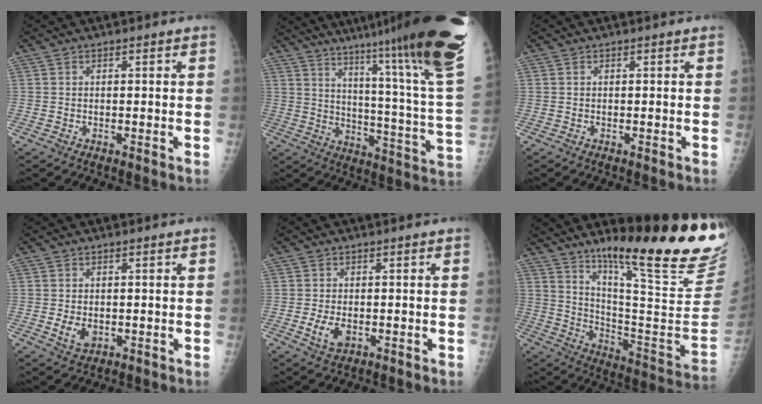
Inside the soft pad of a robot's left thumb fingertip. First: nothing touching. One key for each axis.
{"total": 32.4, "fx": 22.8, "fy": 1.7, "fz": 23.0, "tx": -0.268, "ty": -0.125, "tz": 0.316}
{"total": 0.0}
{"total": 3.5, "fx": -0.4, "fy": 2.4, "fz": 2.5, "tx": -0.041, "ty": -0.005, "tz": 0.001}
{"total": 4.2, "fx": -0.9, "fy": 2.4, "fz": 3.2, "tx": -0.064, "ty": -0.006, "tz": -0.012}
{"total": 28.4, "fx": 18.7, "fy": 3.8, "fz": 21.0, "tx": -0.271, "ty": -0.110, "tz": 0.277}